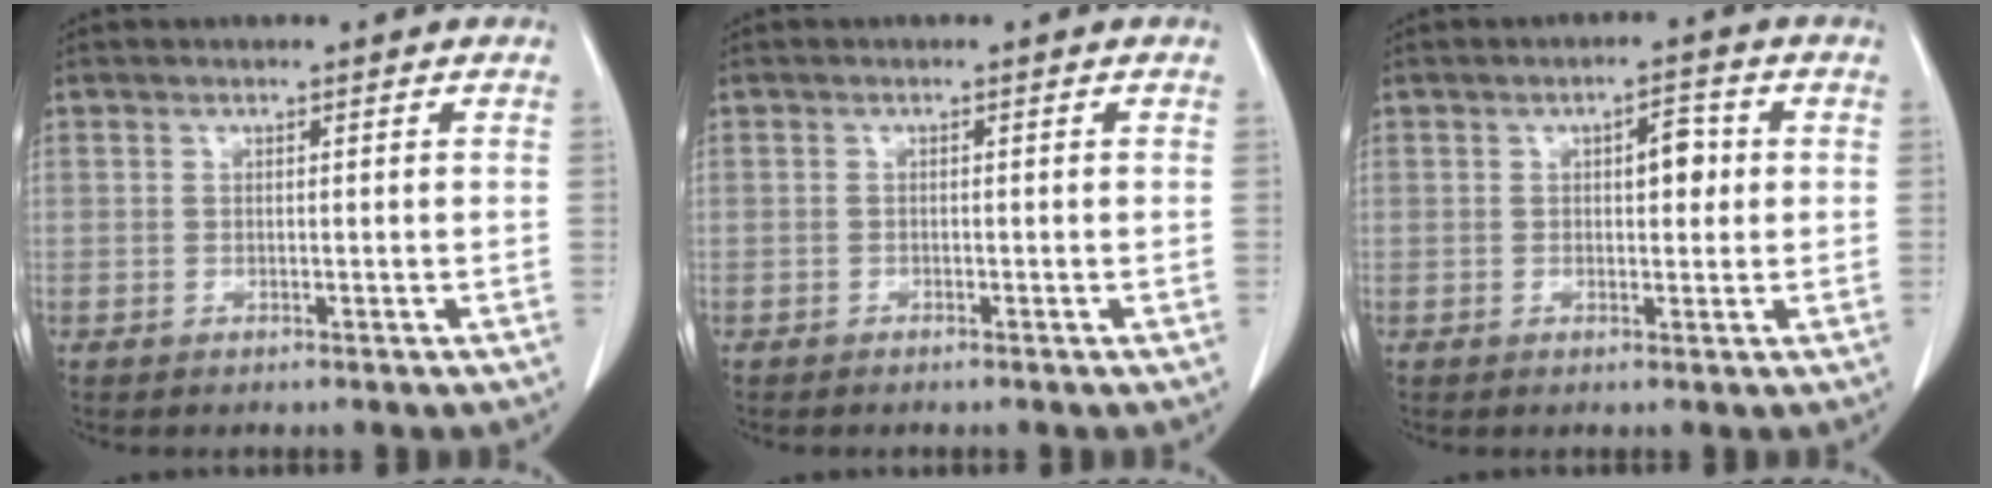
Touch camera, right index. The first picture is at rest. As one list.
[{"total": 0.0}, {"total": 3.8, "force": [0.6, 1.6, 3.4], "torque": [-0.050, 0.009, 0.010]}]